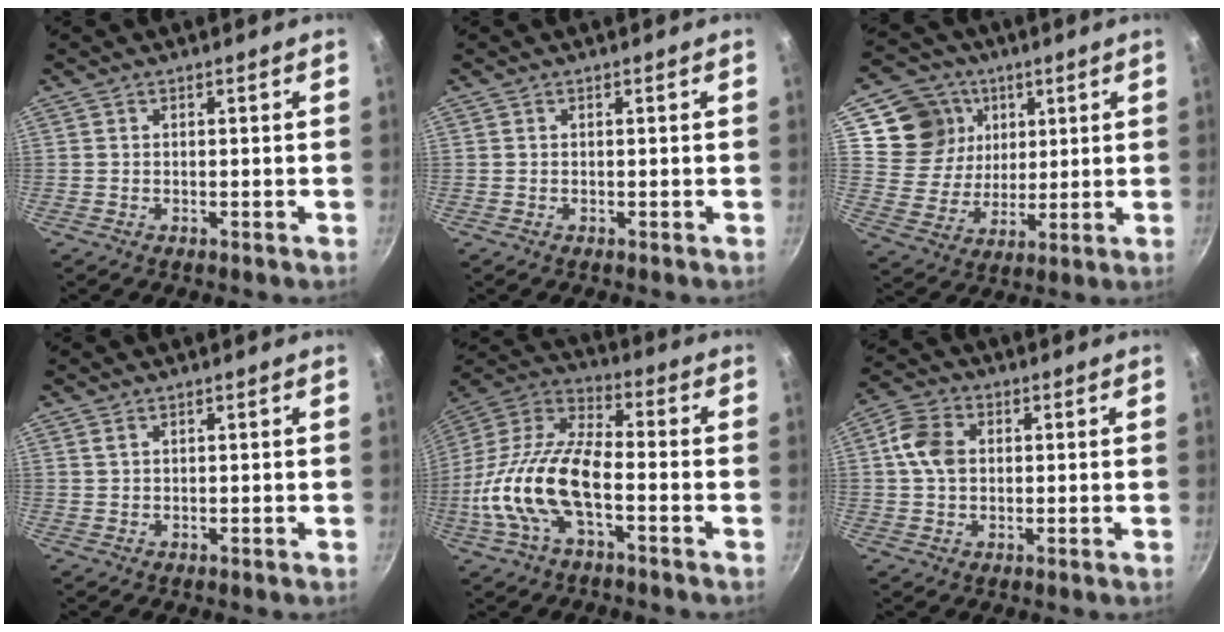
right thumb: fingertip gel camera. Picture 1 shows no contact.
{"total": 0.0}
{"total": 13.0, "force": [5.2, 11.4, 3.4], "torque": [-0.026, -0.022, 0.093]}
{"total": 0.8, "force": [0.5, 0.4, 0.5], "torque": [-0.009, -0.001, 0.012]}
{"total": 18.6, "force": [-5.0, 8.4, 15.8], "torque": [-0.304, 0.039, -0.113]}
{"total": 7.3, "force": [1.1, 5.4, 4.8], "torque": [-0.083, 0.012, 0.009]}